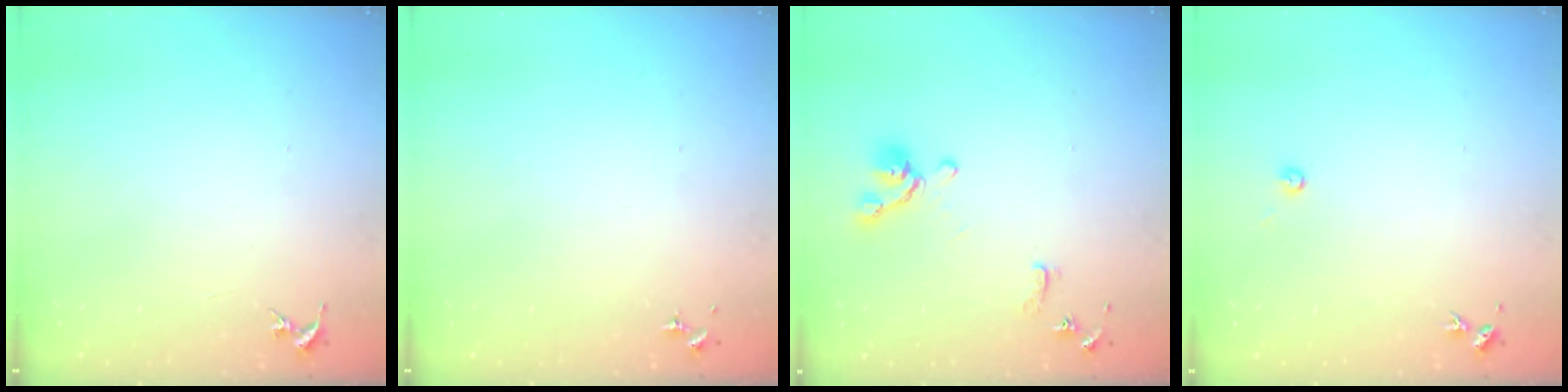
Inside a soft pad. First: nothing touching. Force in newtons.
{"total": 0.0}
{"total": 11.5, "press": 11.4, "slide": 1.6}
{"total": 2.7, "press": 2.7, "slide": 0.2}